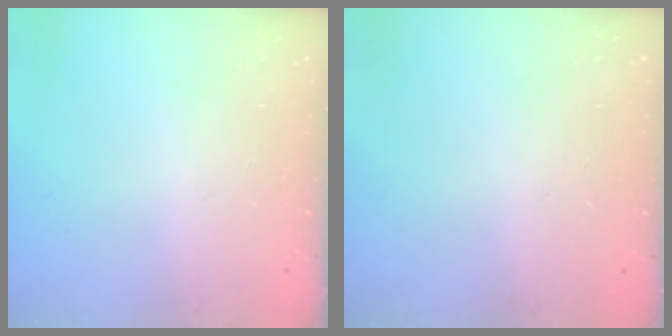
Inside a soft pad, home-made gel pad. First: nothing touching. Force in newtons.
{"total": 0.0}